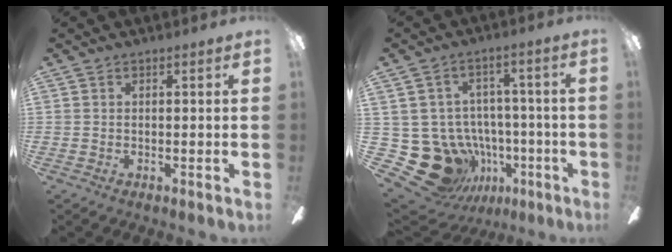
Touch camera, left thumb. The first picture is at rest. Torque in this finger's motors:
{"motor_torque": [0.04, 0.04, -0.27, 0.08, 0.02]}